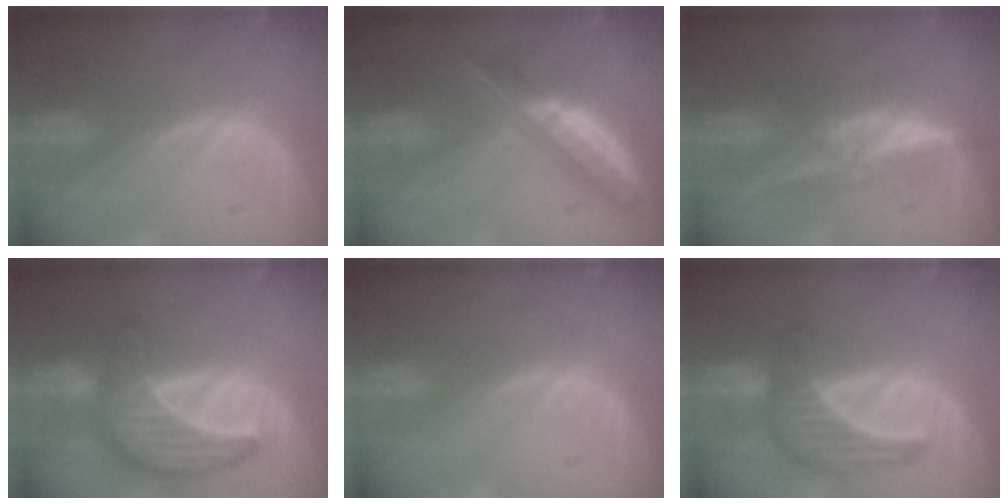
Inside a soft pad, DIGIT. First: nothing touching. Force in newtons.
{"total": 6.1, "press": 5.7, "slide": 2.2}
{"total": 5.8, "press": 5.5, "slide": 2.0}
{"total": 9.6, "press": 9.5, "slide": 0.8}
{"total": 0.0}
{"total": 6.7, "press": 6.7, "slide": 0.7}